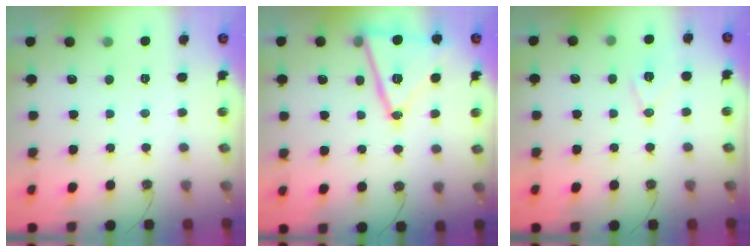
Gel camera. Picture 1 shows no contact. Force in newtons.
{"total": 17.5, "press": 17.1, "slide": 3.3}
{"total": 8.2, "press": 7.4, "slide": 3.5}